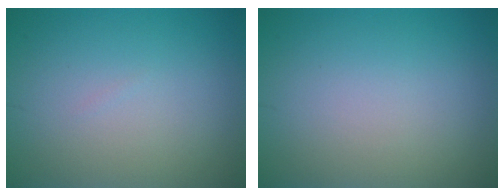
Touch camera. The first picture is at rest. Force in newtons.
{"total": 0.0}